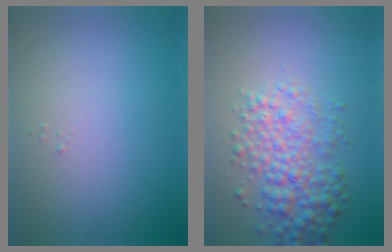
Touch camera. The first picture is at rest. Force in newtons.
{"total": 5.0, "press": 5.0, "slide": 0.1}